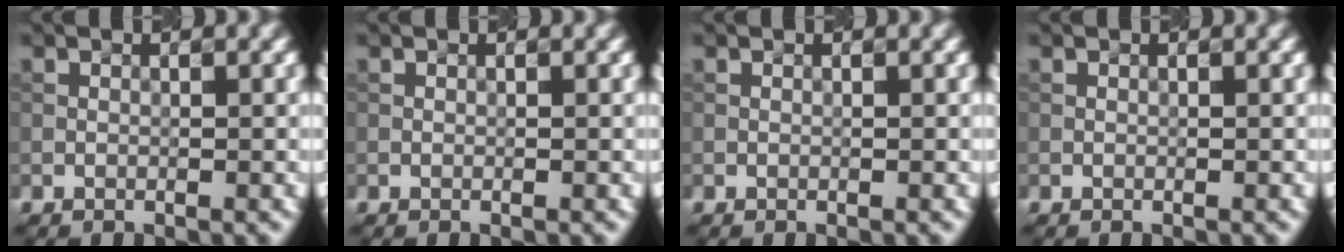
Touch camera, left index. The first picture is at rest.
{"total": 0.0}
{"total": 0.0}
{"total": 0.0}